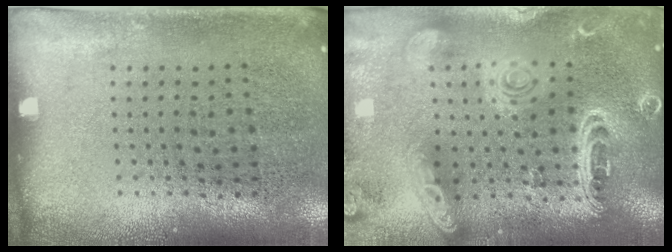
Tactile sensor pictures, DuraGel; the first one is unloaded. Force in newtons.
{"total": 2.6, "press": 2.3, "slide": 1.1}